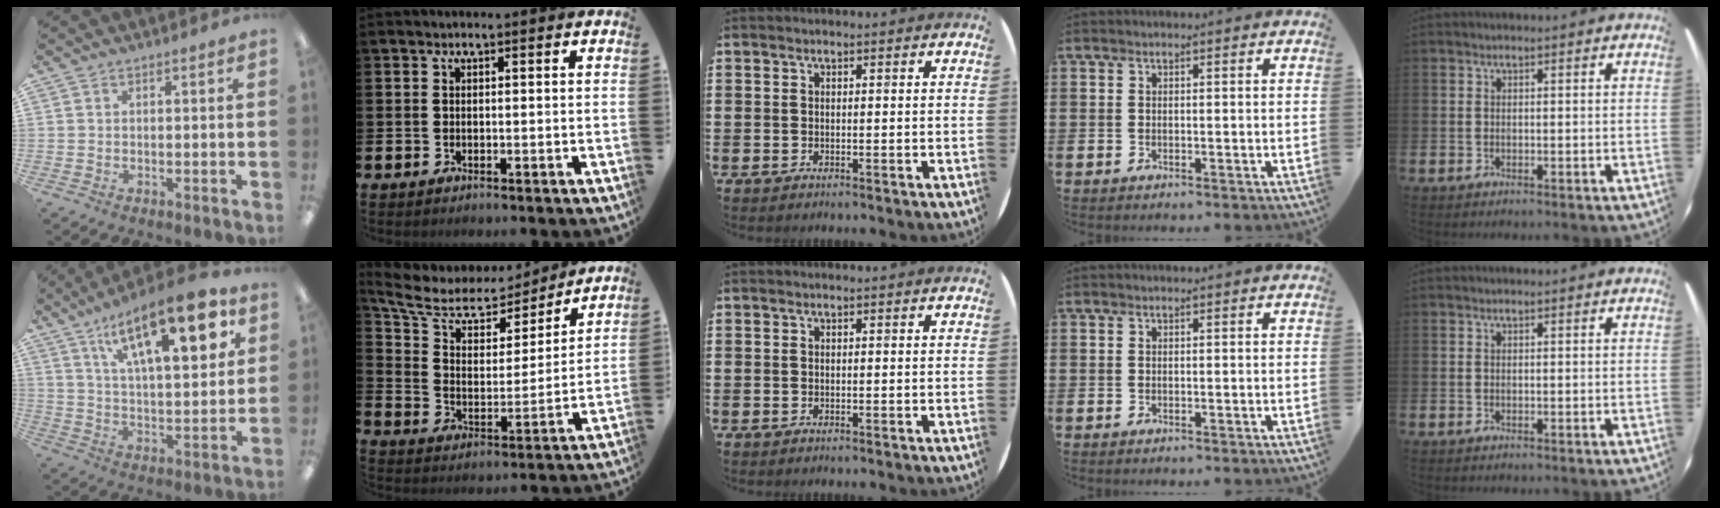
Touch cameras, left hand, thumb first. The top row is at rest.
{"thumb": {"total": 21.1, "force": [11.0, 7.8, 16.2], "torque": [-0.240, -0.048, 0.170]}, "index": {"total": 7.9, "force": [6.3, 4.1, 2.4], "torque": [-0.087, -0.041, 0.108]}}